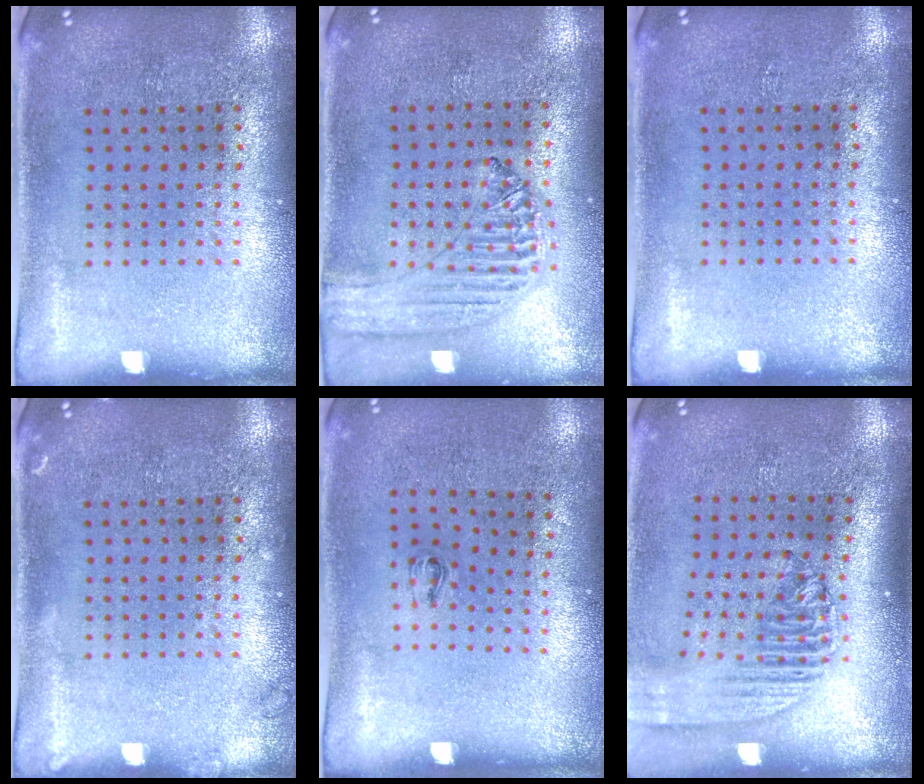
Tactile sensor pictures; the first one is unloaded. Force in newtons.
{"total": 1.2, "press": 1.2, "slide": 0.2}
{"total": 0.0}
{"total": 0.7, "press": 0.7, "slide": 0.2}
{"total": 0.6, "press": 0.2, "slide": 0.5}
{"total": 2.2, "press": 1.7, "slide": 1.3}